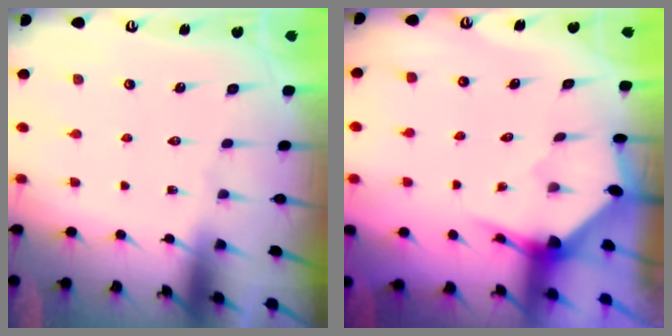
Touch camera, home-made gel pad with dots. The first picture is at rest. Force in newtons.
{"total": 3.3, "press": 3.3, "slide": 0.3}